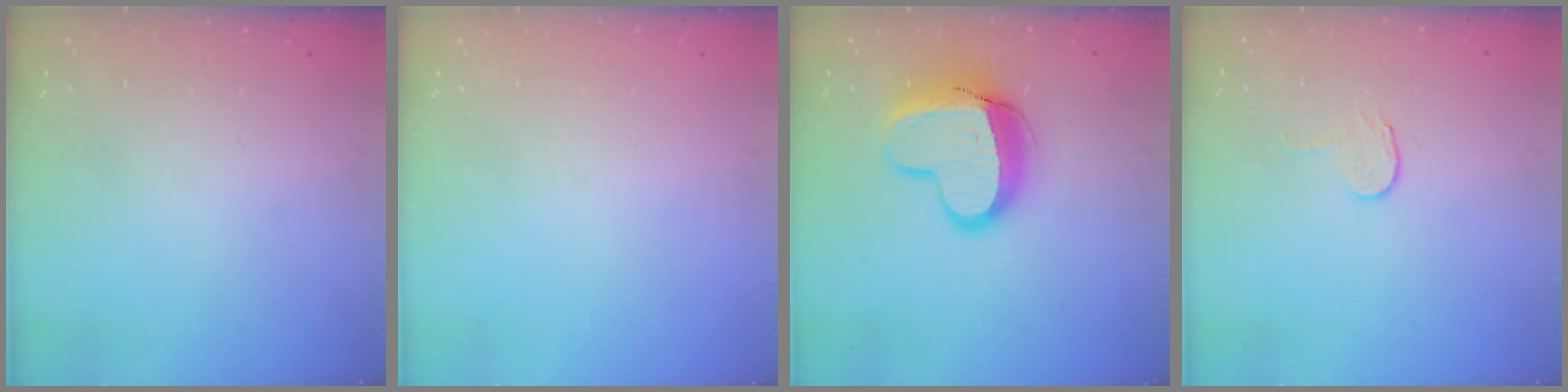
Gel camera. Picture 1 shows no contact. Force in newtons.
{"total": 0.0}
{"total": 12.7, "press": 12.7, "slide": 1.4}
{"total": 2.9, "press": 2.9, "slide": 0.3}